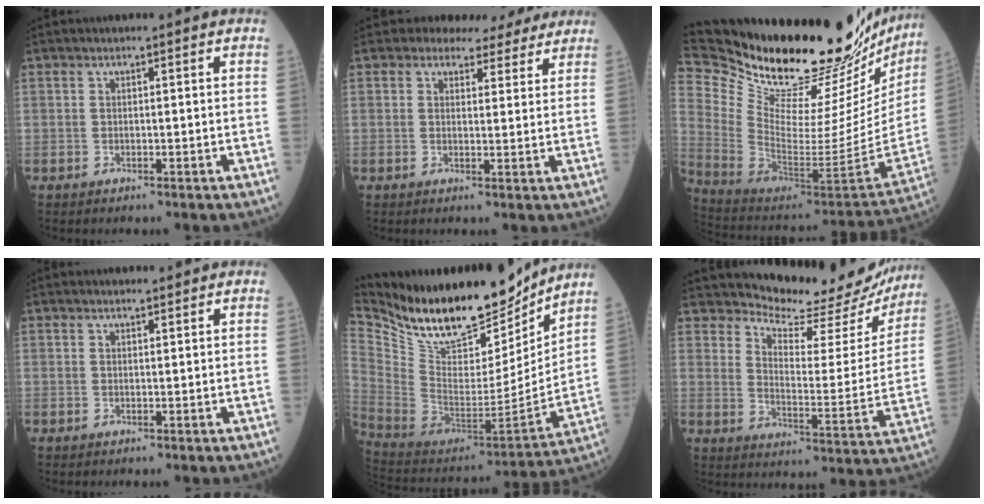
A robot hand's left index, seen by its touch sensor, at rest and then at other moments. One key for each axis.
{"total": 7.2, "fx": 6.5, "fy": 3.0, "fz": 0.7, "tx": 0.007, "ty": 0.006, "tz": 0.061}
{"total": 35.5, "fx": 31.0, "fy": 5.3, "fz": 16.5, "tx": -0.285, "ty": -0.134, "tz": 0.445}
{"total": 1.2, "fx": 1.1, "fy": 0.3, "fz": 0.2, "tx": -0.007, "ty": 0.006, "tz": 0.017}
{"total": 22.8, "fx": 18.8, "fy": 7.4, "fz": 10.4, "tx": -0.208, "ty": -0.026, "tz": 0.321}
{"total": 18.5, "fx": 17.8, "fy": 3.9, "fz": 3.3, "tx": -0.035, "ty": -0.071, "tz": 0.214}